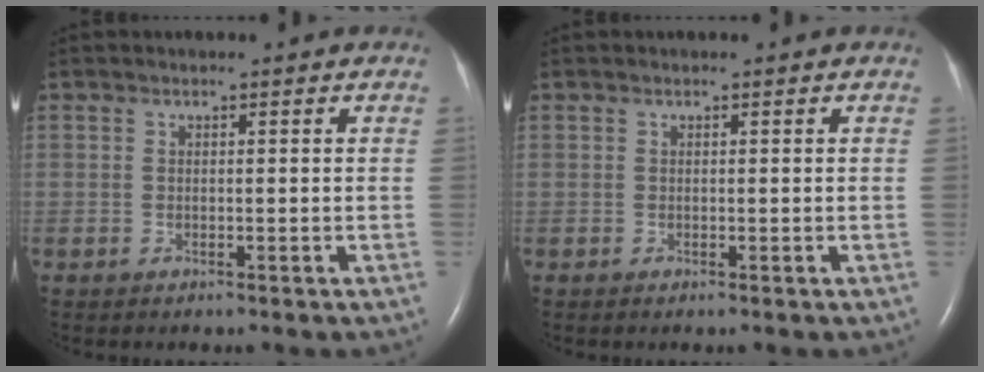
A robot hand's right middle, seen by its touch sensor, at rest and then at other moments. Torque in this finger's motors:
{"motor_torque": [0.12, -0.13, 0.00, 0.02]}